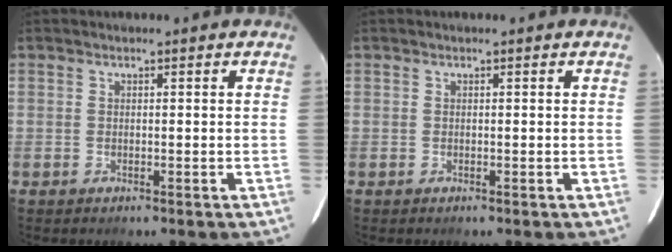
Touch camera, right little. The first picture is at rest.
{"total": 0.0}